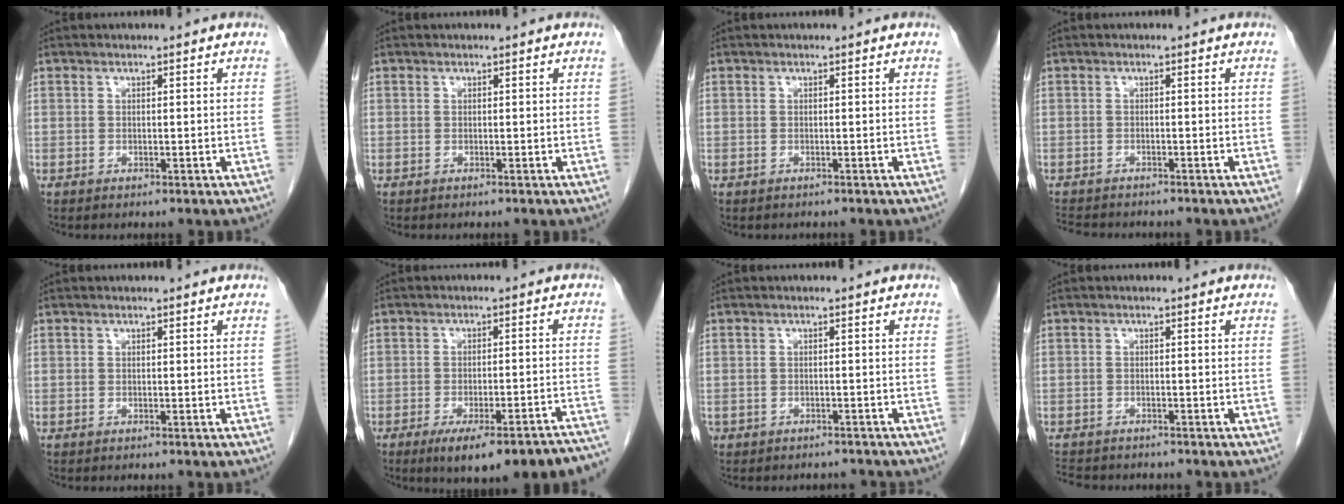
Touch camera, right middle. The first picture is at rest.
{"total": 0.0}
{"total": 0.0}
{"total": 5.0, "force": [-4.6, 1.2, 1.6], "torque": [-0.027, -0.011, -0.072]}
{"total": 0.0}
{"total": 16.4, "force": [-13.7, 1.9, 8.8], "torque": [-0.068, 0.007, -0.172]}
{"total": 3.9, "force": [-3.3, 1.9, 0.4], "torque": [-0.006, 0.009, -0.044]}
{"total": 6.1, "force": [-5.4, 2.1, 2.0], "torque": [-0.036, -0.007, -0.077]}